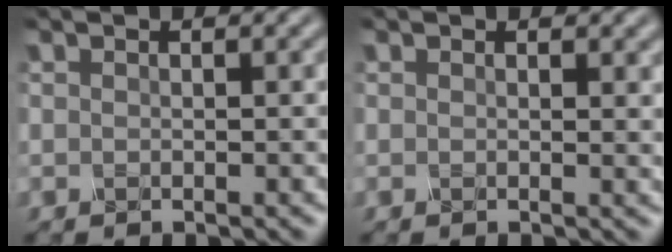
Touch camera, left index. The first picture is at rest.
{"total": 0.7, "force": [0.5, 0.3, 0.5], "torque": [-0.002, -0.001, 0.006]}